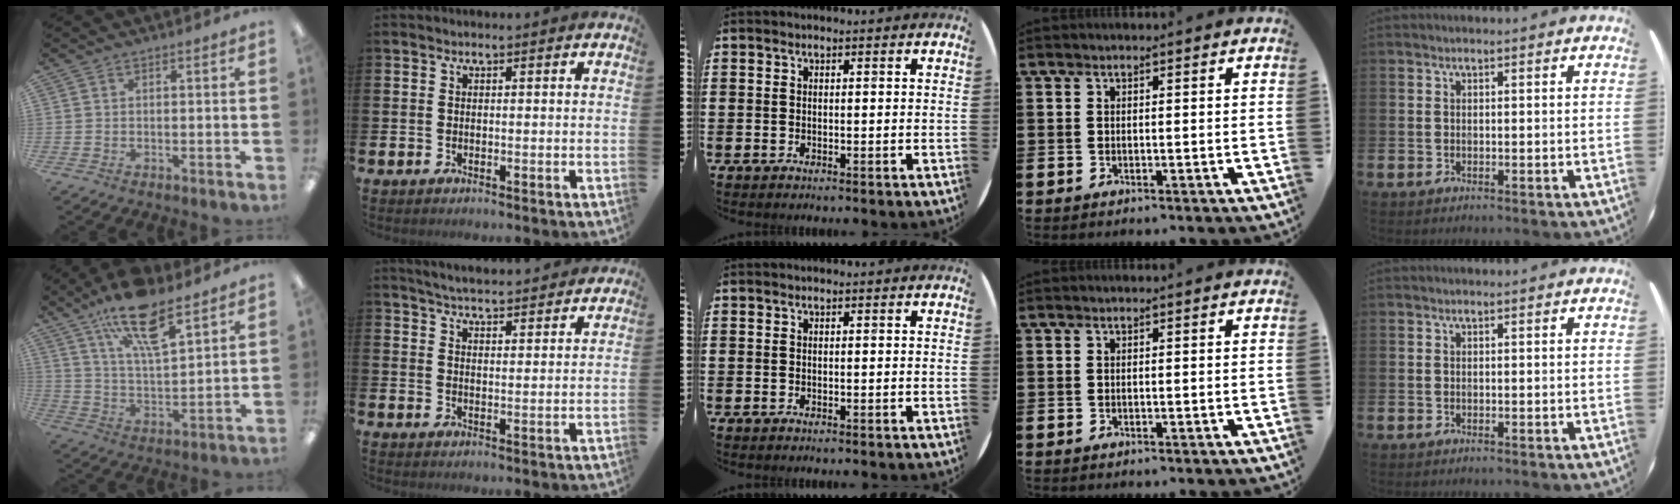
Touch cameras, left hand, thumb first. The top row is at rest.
{"thumb": {"total": 16.2, "force": [10.8, 5.4, 10.8], "torque": [-0.182, -0.051, 0.182]}, "index": {"total": 5.0, "force": [5.0, 0.1, 0.4], "torque": [-0.020, -0.033, 0.088]}}